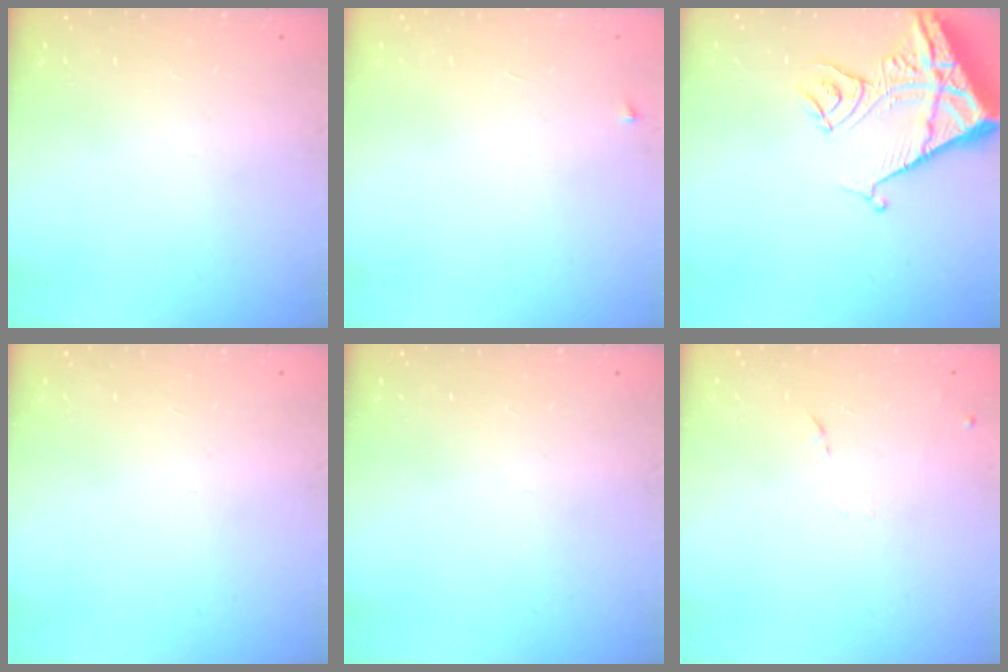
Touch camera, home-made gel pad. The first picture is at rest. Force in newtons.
{"total": 2.5, "press": 2.4, "slide": 0.4}
{"total": 13.5, "press": 13.5, "slide": 1.4}
{"total": 0.0}
{"total": 0.0}
{"total": 6.6, "press": 6.6, "slide": 0.4}